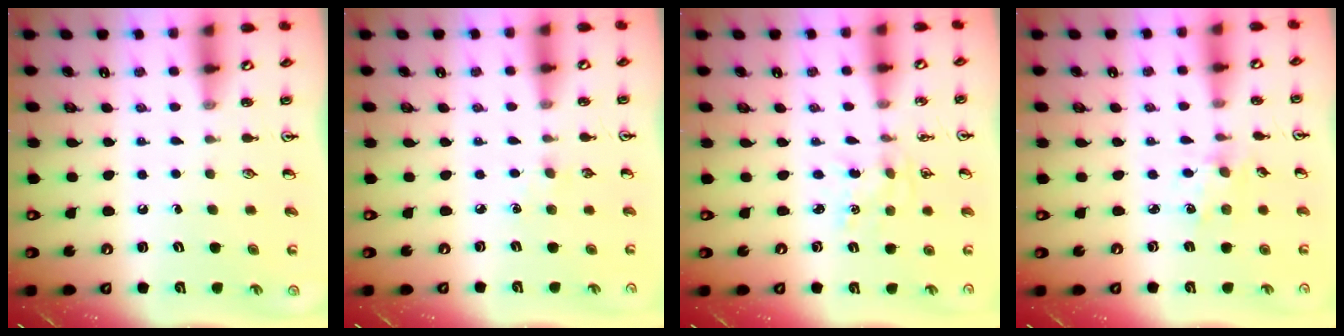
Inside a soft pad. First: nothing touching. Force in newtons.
{"total": 2.9, "press": 2.9, "slide": 0.5}
{"total": 1.0, "press": 1.0, "slide": 0.1}
{"total": 2.6, "press": 2.6, "slide": 0.4}